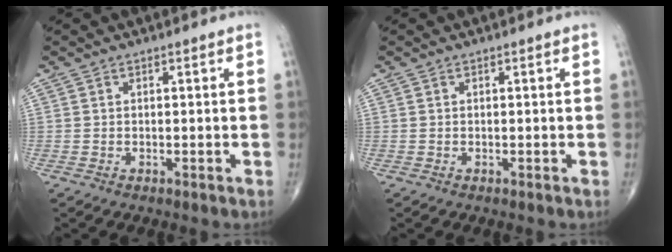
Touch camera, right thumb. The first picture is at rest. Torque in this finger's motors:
{"motor_torque": [0.00, 0.00, 0.00, 0.00, 0.00]}